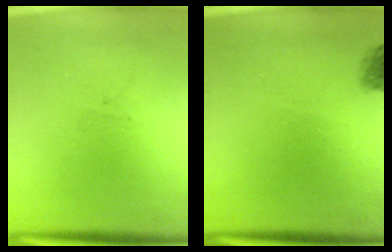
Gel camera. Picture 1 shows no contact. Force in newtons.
{"total": 1.8}